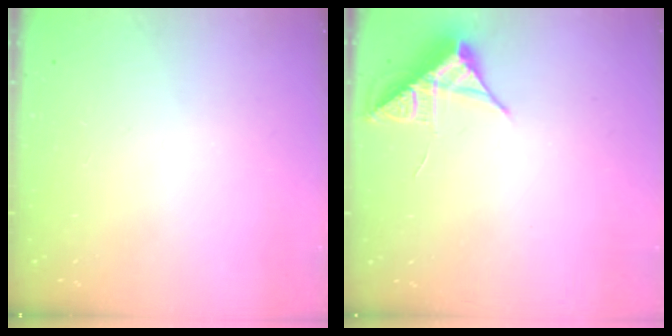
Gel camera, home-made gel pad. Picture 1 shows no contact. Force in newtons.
{"total": 7.7, "press": 7.7, "slide": 0.4}